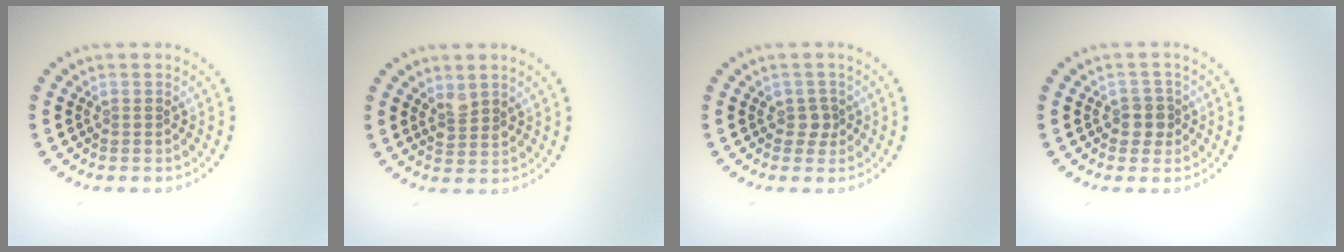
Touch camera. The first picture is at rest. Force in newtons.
{"total": 1.6, "press": 1.3, "slide": 0.8}
{"total": 1.3, "press": 1.1, "slide": 0.8}
{"total": 1.8, "press": 1.6, "slide": 0.9}